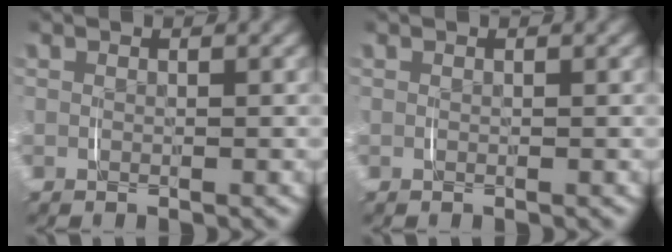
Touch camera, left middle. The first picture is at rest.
{"total": 0.0}